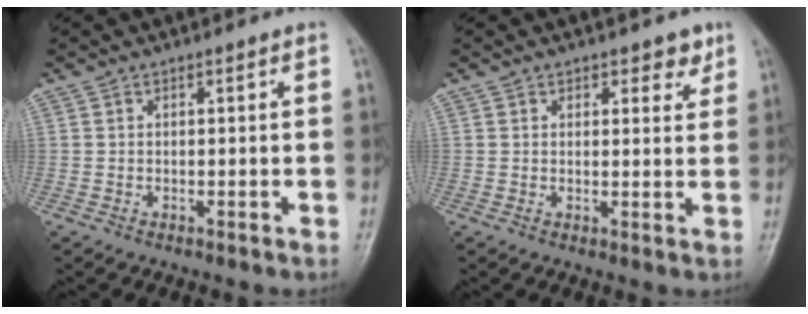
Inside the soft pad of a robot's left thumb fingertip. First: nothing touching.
{"total": 3.3, "force": [2.2, 2.1, 1.3], "torque": [0.010, -0.011, 0.027]}